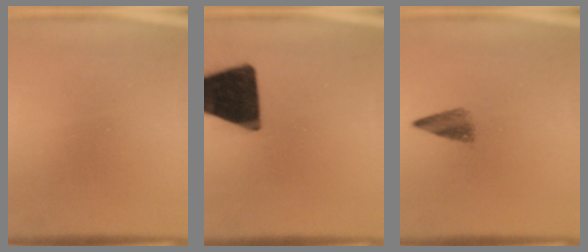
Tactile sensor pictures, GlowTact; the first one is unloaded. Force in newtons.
{"total": 18.9}
{"total": 2.7}